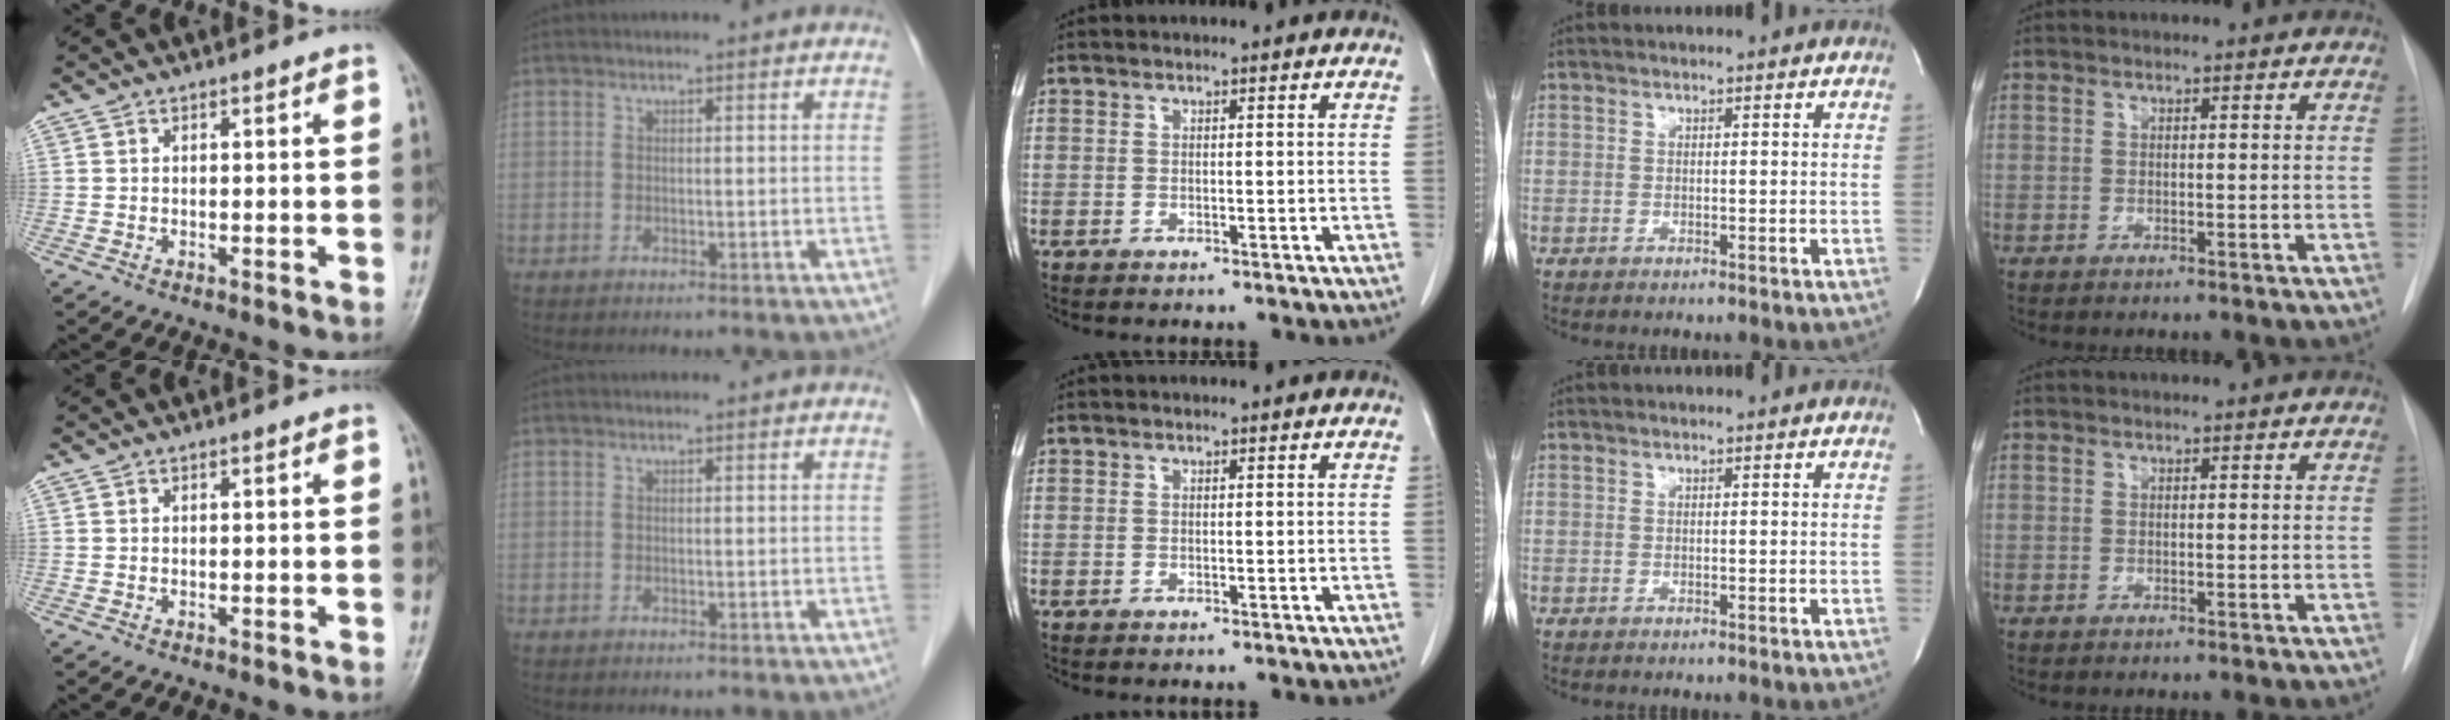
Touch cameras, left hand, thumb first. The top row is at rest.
{}